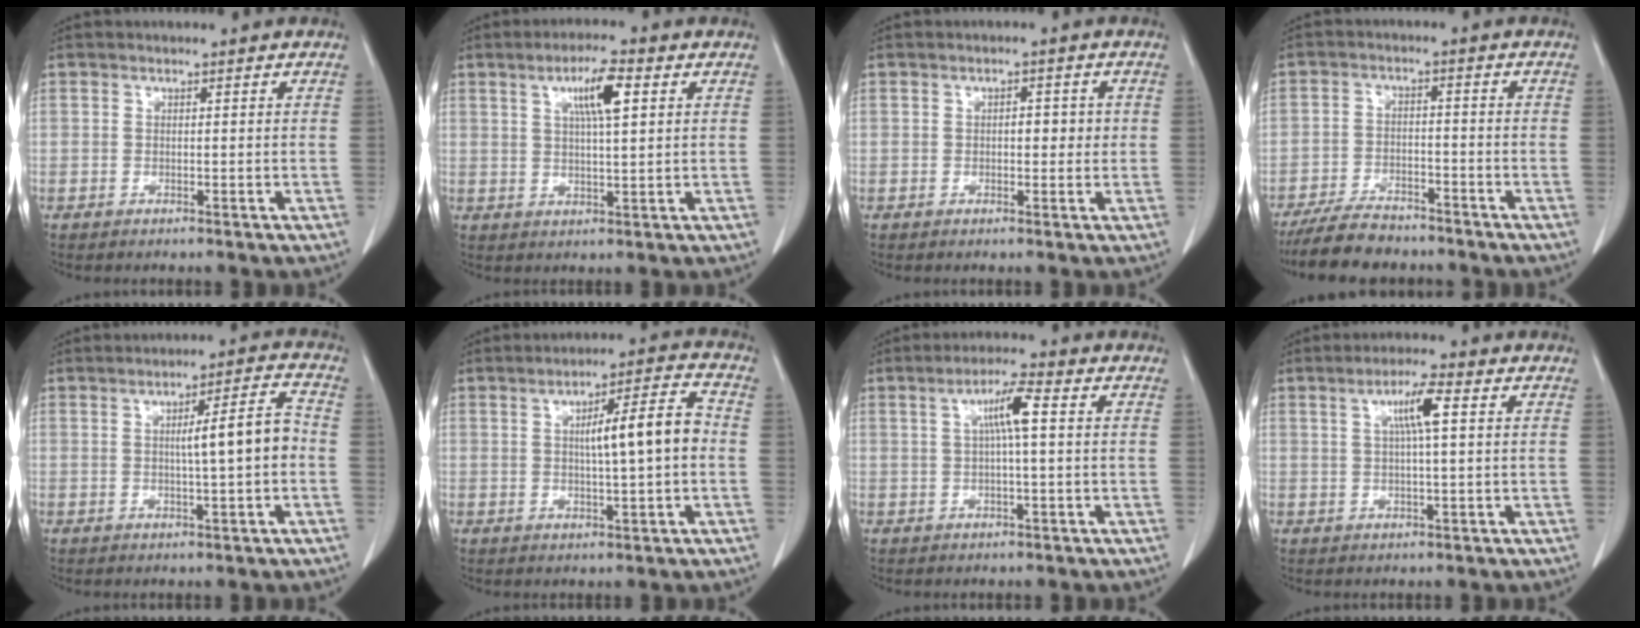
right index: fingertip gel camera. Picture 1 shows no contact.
{"total": 6.7, "force": [2.6, 0.9, 6.1], "torque": [-0.108, 0.007, 0.044]}
{"total": 2.7, "force": [0.2, 1.4, 2.3], "torque": [-0.028, 0.007, 0.002]}
{"total": 8.6, "force": [-7.5, 2.8, 3.1], "torque": [-0.052, -0.014, -0.129]}
{"total": 7.1, "force": [-0.2, 0.3, 7.1], "torque": [-0.102, 0.012, -0.004]}
{"total": 9.0, "force": [0.4, 0.9, 8.9], "torque": [-0.132, 0.018, 0.004]}
{"total": 5.4, "force": [1.2, 0.5, 5.2], "torque": [-0.092, 0.013, 0.020]}
{"total": 5.3, "force": [1.6, 0.4, 5.0], "torque": [-0.088, 0.005, 0.026]}